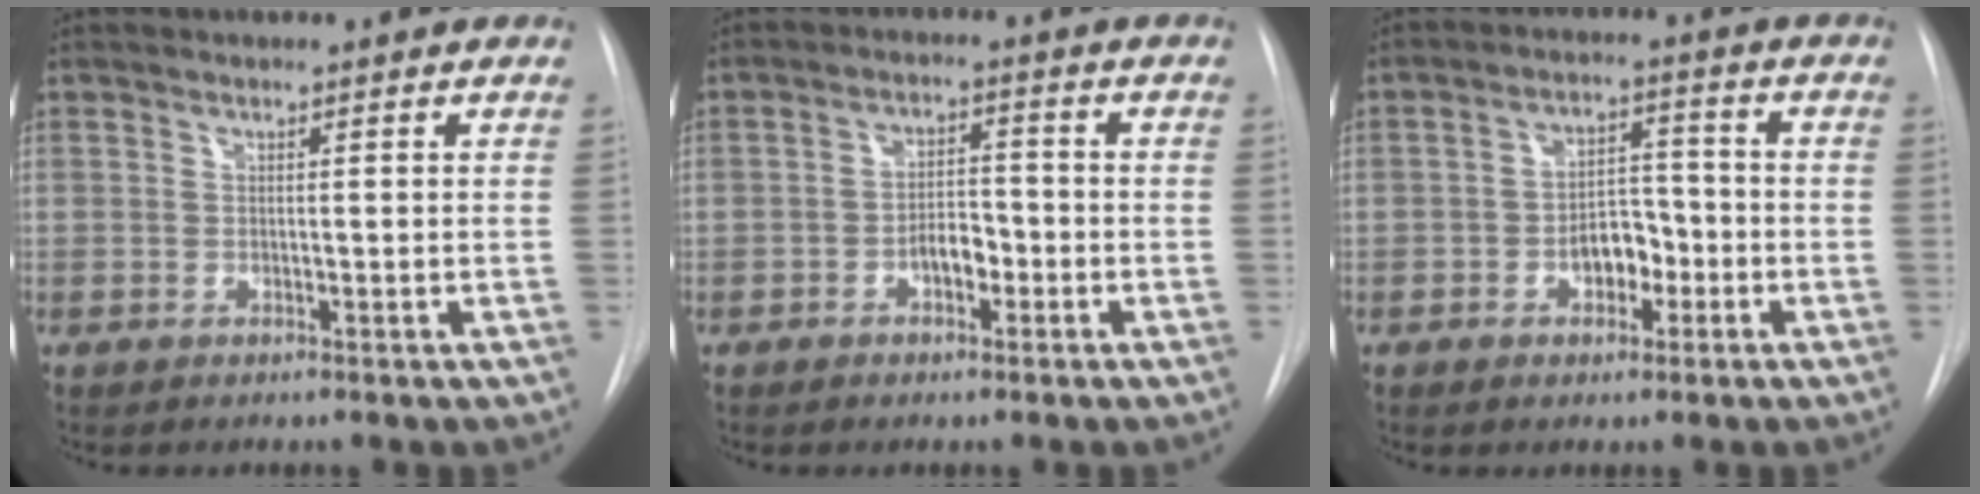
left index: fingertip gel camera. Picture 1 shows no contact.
{"total": 4.0, "force": [-2.3, 2.0, 2.7], "torque": [-0.044, 0.004, -0.037]}
{"total": 5.6, "force": [-2.6, 3.3, 3.7], "torque": [-0.058, 0.012, -0.041]}